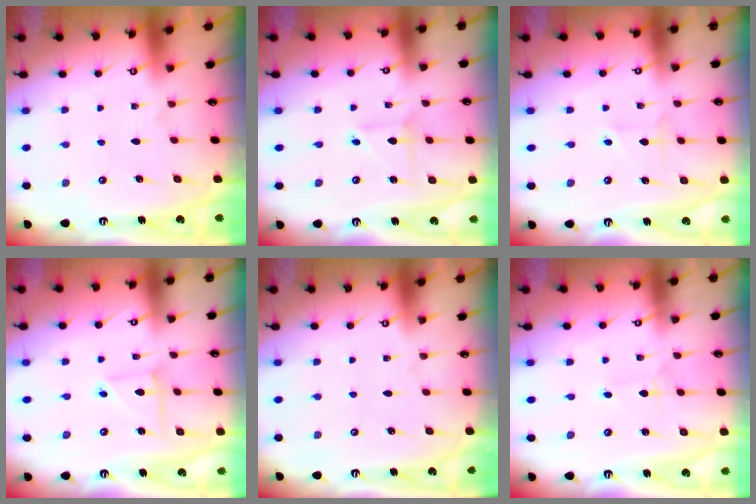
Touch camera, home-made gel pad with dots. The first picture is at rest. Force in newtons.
{"total": 3.2, "press": 3.2, "slide": 0.3}
{"total": 2.6, "press": 2.5, "slide": 0.9}
{"total": 5.4, "press": 5.4, "slide": 0.4}
{"total": 0.0}
{"total": 1.1, "press": 1.0, "slide": 0.1}